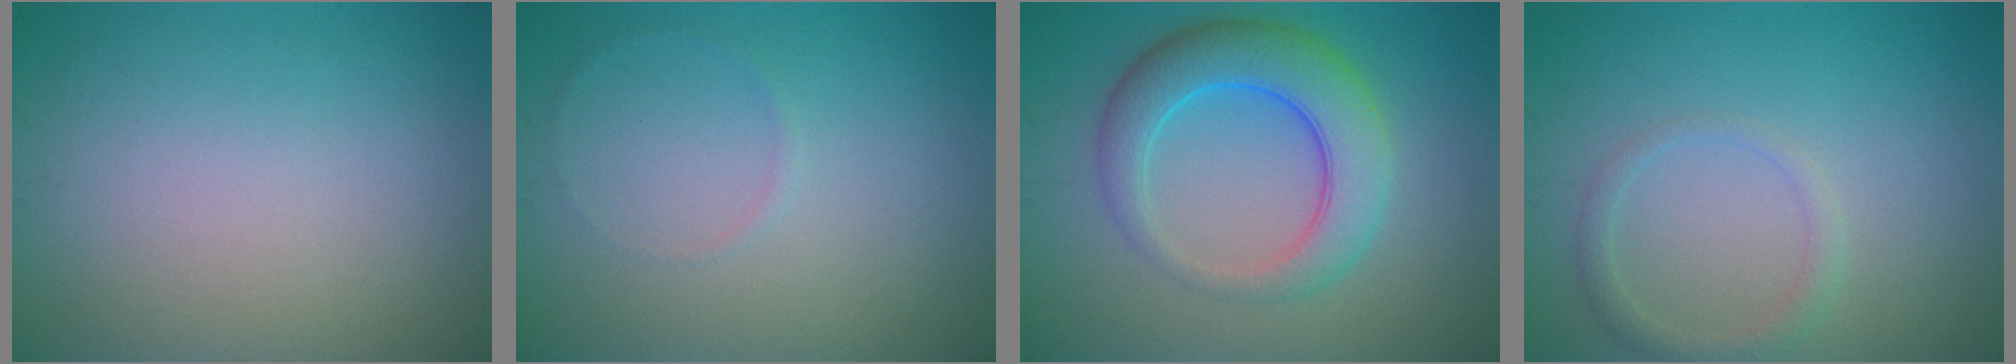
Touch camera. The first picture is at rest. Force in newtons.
{"total": 0.6, "press": 0.6, "slide": 0.1}
{"total": 6.6, "press": 6.6, "slide": 0.2}
{"total": 1.7, "press": 1.7, "slide": 0.1}